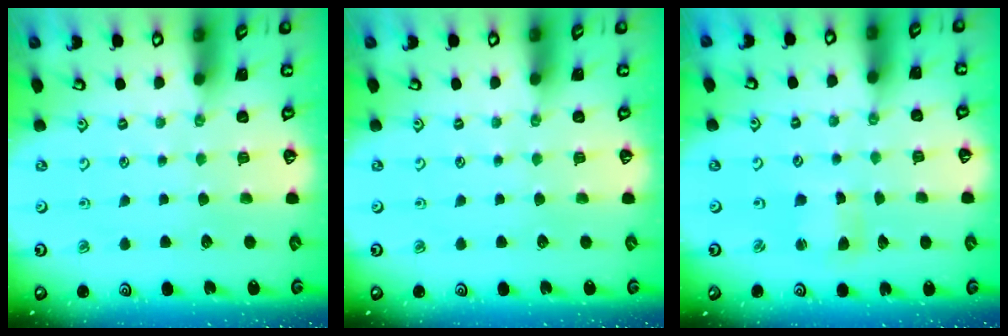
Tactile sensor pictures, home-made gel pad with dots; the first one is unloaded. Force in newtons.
{"total": 0.0}
{"total": 3.3, "press": 3.2, "slide": 0.3}